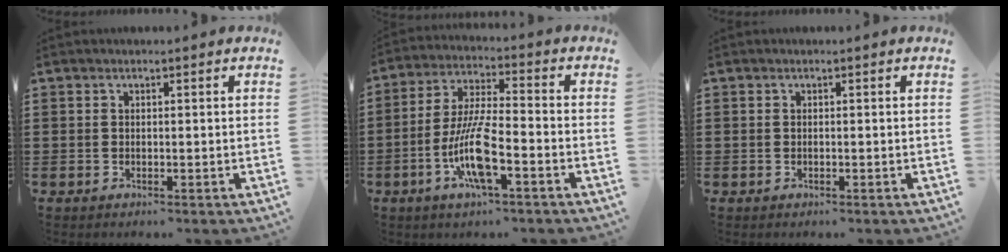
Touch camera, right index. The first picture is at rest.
{"total": 10.1, "force": [-4.0, 2.2, 9.0], "torque": [-0.197, -0.012, -0.080]}
{"total": 0.0}